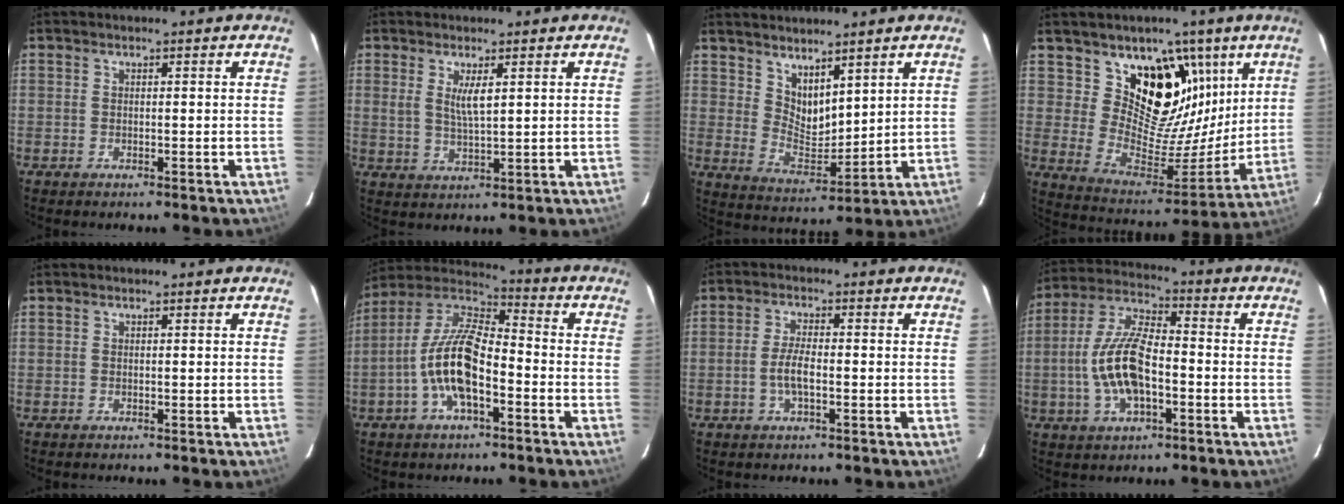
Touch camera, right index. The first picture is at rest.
{"total": 4.1, "force": [1.5, 0.9, 3.7], "torque": [-0.070, -0.006, 0.032]}
{"total": 7.7, "force": [5.7, 3.5, 3.8], "torque": [-0.059, -0.006, 0.115]}
{"total": 17.6, "force": [9.6, 12.3, 8.2], "torque": [-0.139, -0.031, 0.175]}
{"total": 0.0}
{"total": 13.6, "force": [-4.5, 5.1, 11.8], "torque": [-0.242, 0.006, -0.088]}
{"total": 4.0, "force": [-1.1, 1.2, 3.6], "torque": [-0.074, -0.001, -0.020]}
{"total": 13.4, "force": [-2.9, 5.7, 11.8], "torque": [-0.248, 0.006, -0.054]}